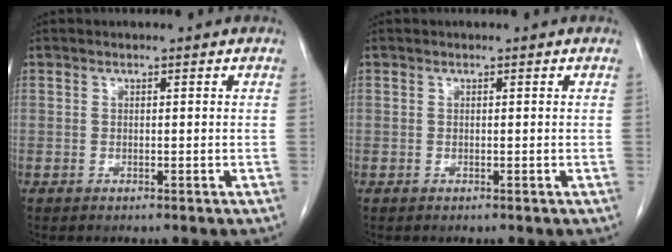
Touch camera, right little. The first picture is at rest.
{"total": 0.0}